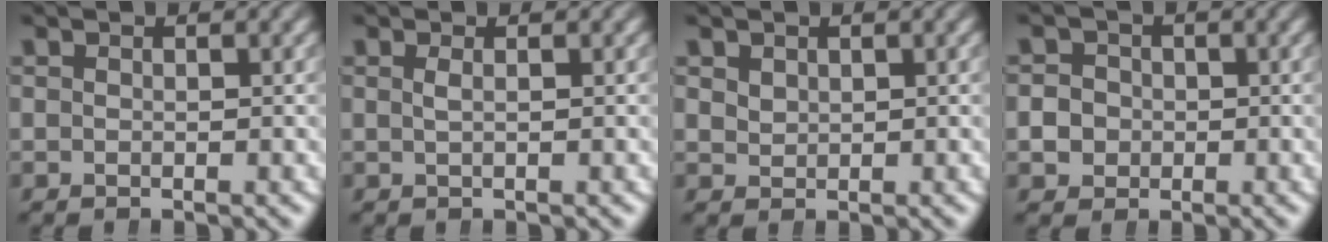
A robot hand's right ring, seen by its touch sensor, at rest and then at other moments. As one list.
[{"total": 0.6, "force": [0.0, -0.2, 0.5], "torque": [-0.015, -0.005, 0.004]}, {"total": 1.0, "force": [0.8, 0.6, 0.0], "torque": [-0.006, -0.007, 0.027]}, {"total": 3.4, "force": [-0.5, 3.3, 0.9], "torque": [-0.024, -0.011, -0.006]}]